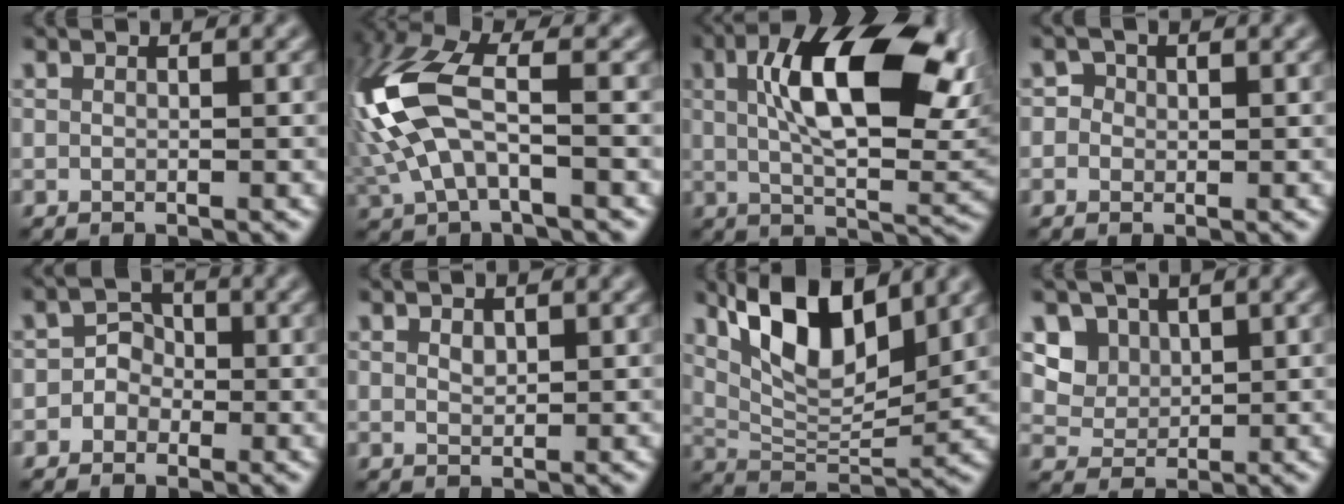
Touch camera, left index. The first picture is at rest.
{"total": 9.5, "force": [-0.1, 4.5, 8.4], "torque": [-0.202, 0.021, -0.019]}
{"total": 13.3, "force": [3.4, 5.7, 11.5], "torque": [-0.164, 0.008, 0.050]}
{"total": 1.1, "force": [0.1, 1.0, 0.4], "torque": [-0.004, -0.002, -0.001]}
{"total": 2.3, "force": [-0.7, 2.1, 0.7], "torque": [0.016, 0.009, -0.026]}
{"total": 1.0, "force": [0.6, 0.5, 0.6], "torque": [-0.014, 0.000, 0.013]}
{"total": 9.2, "force": [4.8, 3.7, 6.9], "torque": [-0.126, 0.002, 0.090]}
{"total": 2.8, "force": [1.4, 2.2, 1.1], "torque": [-0.031, -0.014, 0.035]}